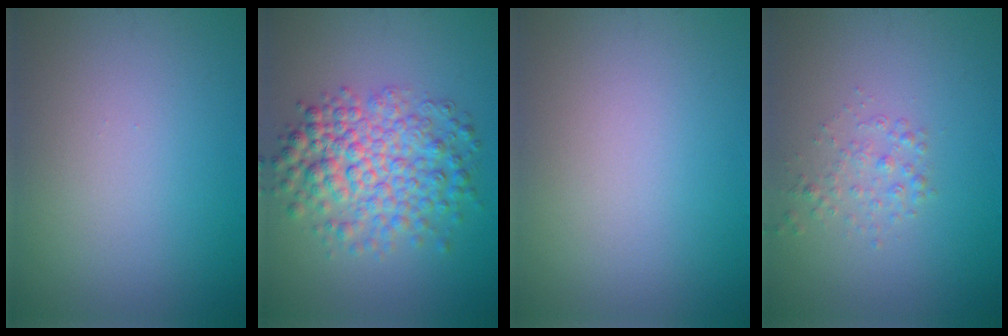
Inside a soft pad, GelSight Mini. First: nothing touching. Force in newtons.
{"total": 6.5, "press": 6.5, "slide": 0.2}
{"total": 0.0}
{"total": 1.4, "press": 1.4, "slide": 0.1}